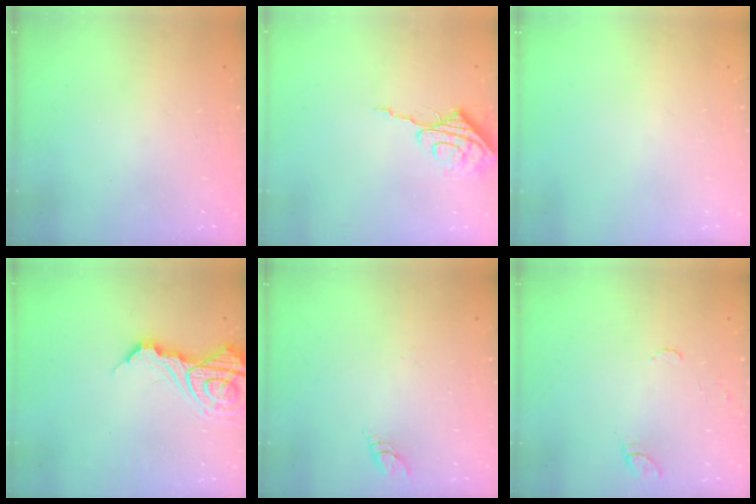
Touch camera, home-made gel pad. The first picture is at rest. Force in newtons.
{"total": 8.3, "press": 8.3, "slide": 0.5}
{"total": 0.0}
{"total": 13.6, "press": 13.5, "slide": 1.4}
{"total": 2.8, "press": 2.8, "slide": 0.2}
{"total": 6.5, "press": 6.5, "slide": 0.5}